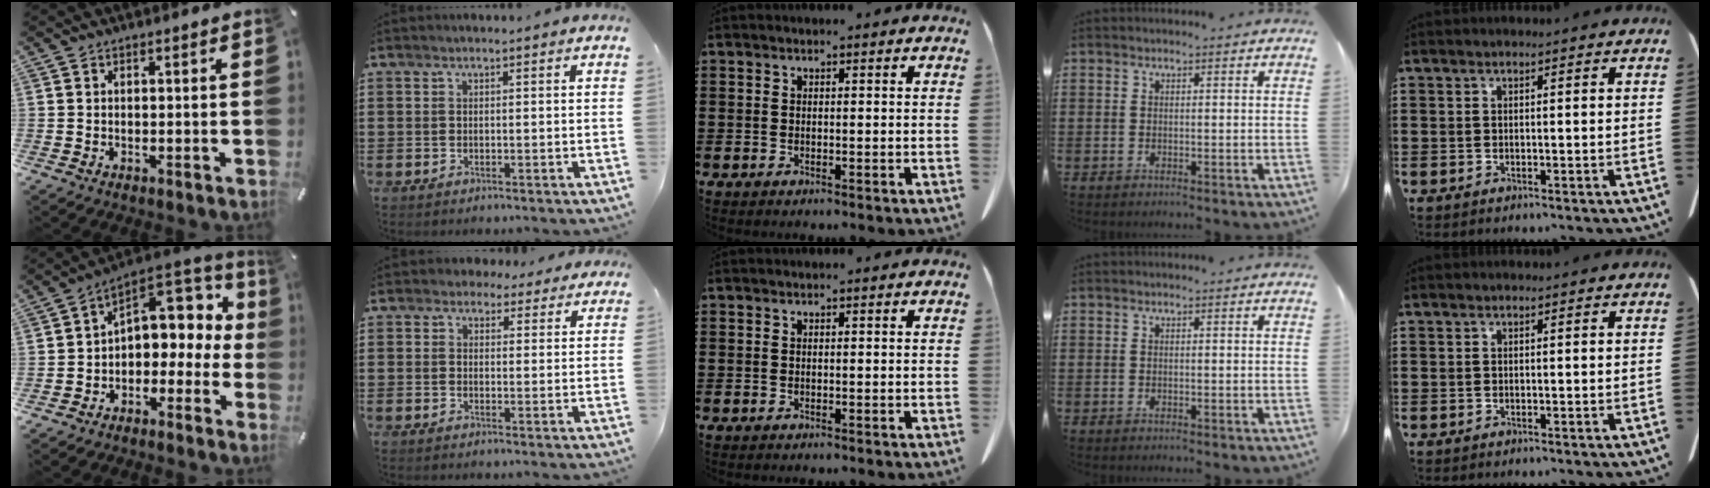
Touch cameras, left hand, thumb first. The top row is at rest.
{"thumb": {"total": 9.1, "force": [3.4, 6.7, 5.1], "torque": [-0.071, -0.029, 0.062]}, "index": {"total": 3.0, "force": [2.4, 1.7, 0.7], "torque": [-0.016, 0.002, 0.044]}}